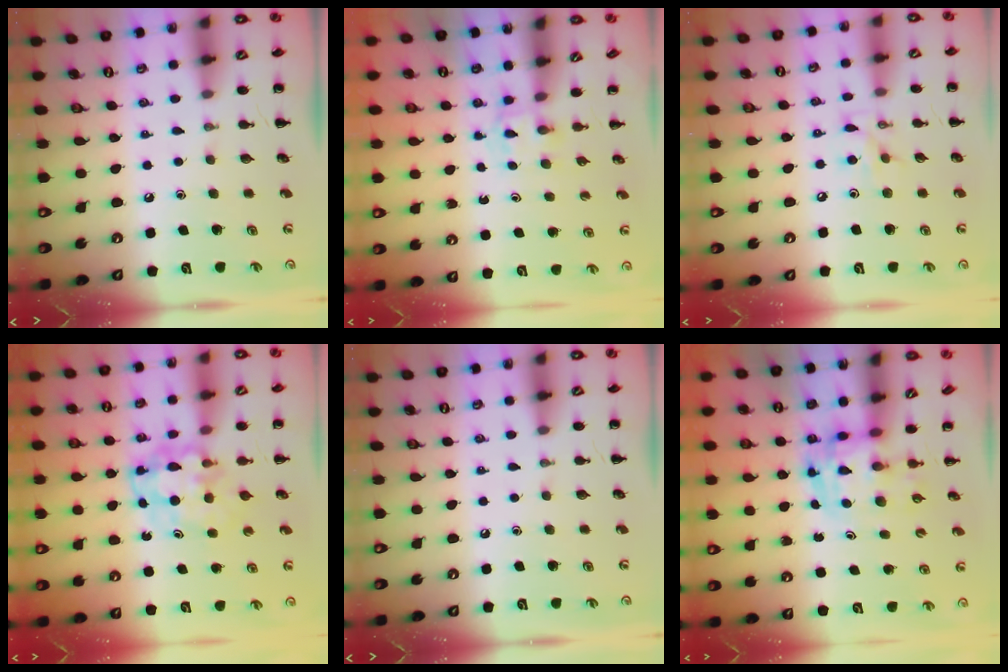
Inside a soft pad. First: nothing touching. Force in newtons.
{"total": 2.3, "press": 2.1, "slide": 0.9}
{"total": 5.9, "press": 5.8, "slide": 1.0}
{"total": 5.2, "press": 5.1, "slide": 1.0}
{"total": 0.0}
{"total": 3.6, "press": 3.5, "slide": 0.7}